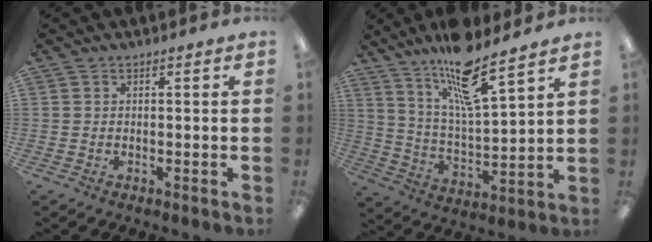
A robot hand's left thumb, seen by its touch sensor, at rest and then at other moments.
{"total": 14.8, "force": [11.2, 2.9, 9.1], "torque": [-0.167, -0.060, 0.186]}